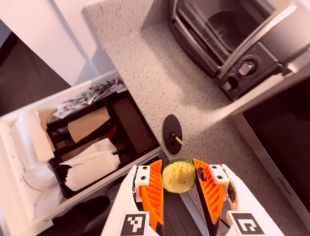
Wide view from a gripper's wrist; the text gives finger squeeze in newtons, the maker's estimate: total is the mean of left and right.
{"total": 10.7, "left": 11.2, "right": 10.1}